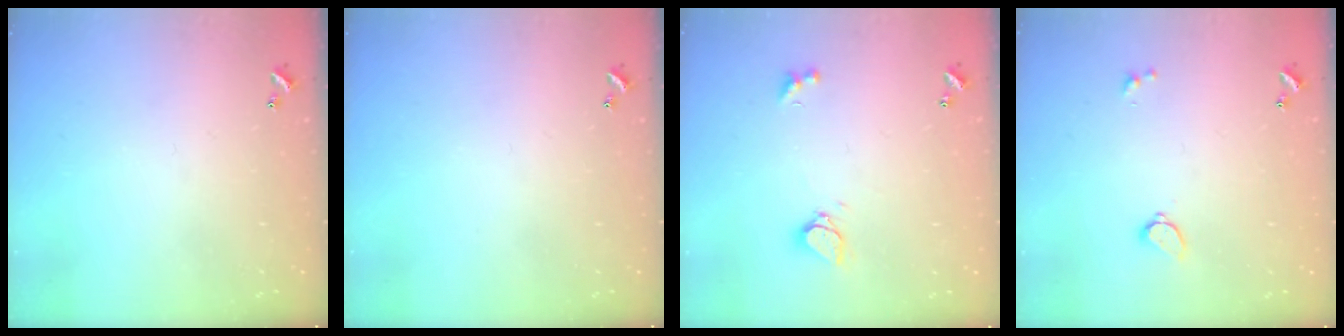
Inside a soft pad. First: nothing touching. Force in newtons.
{"total": 0.0}
{"total": 2.8, "press": 2.7, "slide": 0.6}
{"total": 1.5, "press": 1.4, "slide": 0.3}